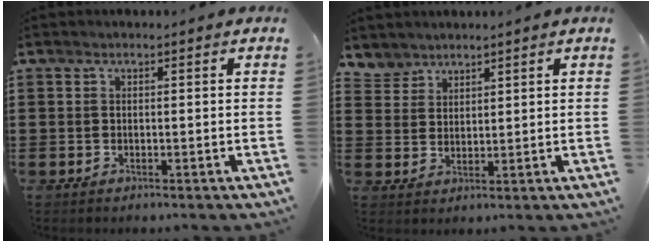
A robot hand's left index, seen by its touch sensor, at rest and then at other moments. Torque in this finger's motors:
{"motor_torque": [0.12, 0.02, -0.05, -0.01]}